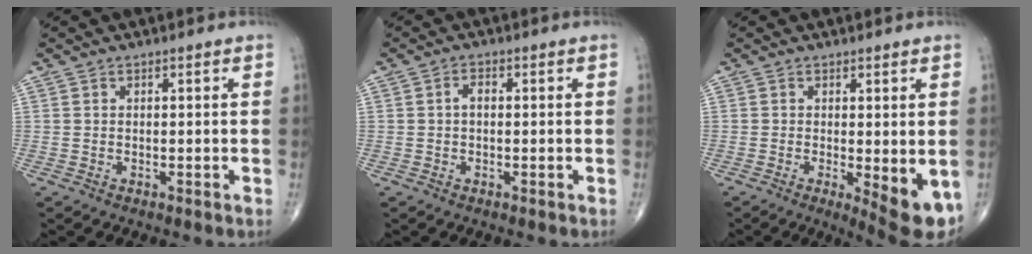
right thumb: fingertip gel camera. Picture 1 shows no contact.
{"total": 2.1, "force": [0.1, 1.2, 1.7], "torque": [-0.029, 0.009, 0.000]}
{"total": 8.3, "force": [-2.0, 2.4, 7.7], "torque": [-0.100, -0.021, -0.023]}